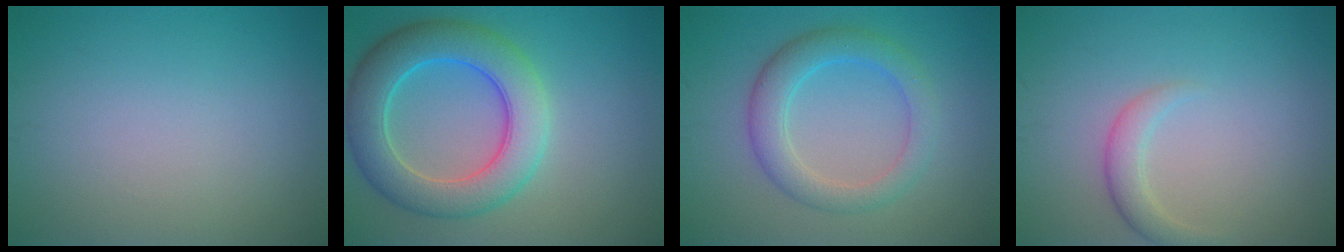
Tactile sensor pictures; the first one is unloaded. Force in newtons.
{"total": 7.9, "press": 7.9, "slide": 0.3}
{"total": 4.3, "press": 4.3, "slide": 0.1}
{"total": 2.0, "press": 2.0, "slide": 0.1}